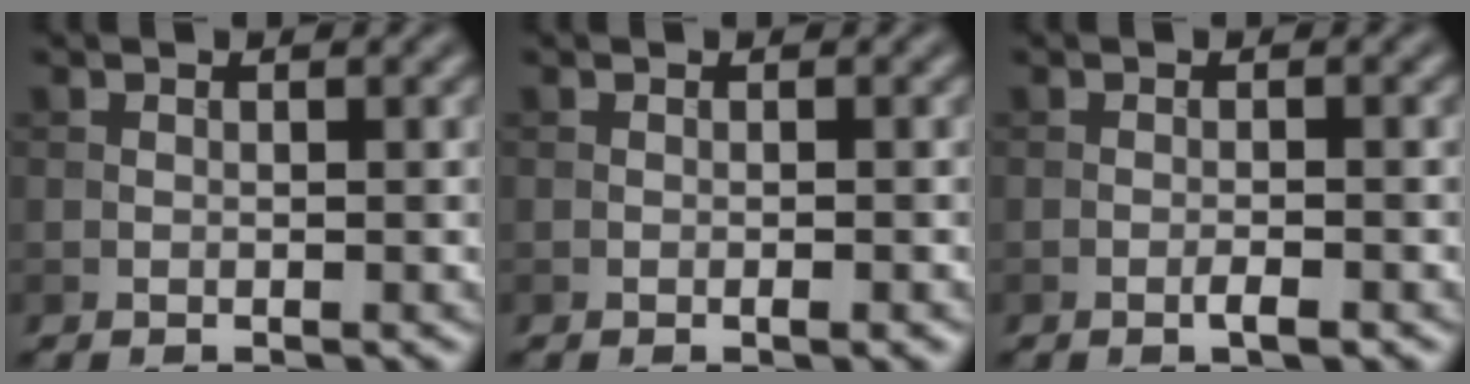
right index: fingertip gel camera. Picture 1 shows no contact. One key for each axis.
{"total": 1.0, "fx": -0.4, "fy": 0.1, "fz": 0.9, "tx": -0.013, "ty": -0.002, "tz": -0.005}
{"total": 1.4, "fx": -0.7, "fy": 0.2, "fz": 1.2, "tx": -0.020, "ty": 0.001, "tz": -0.014}